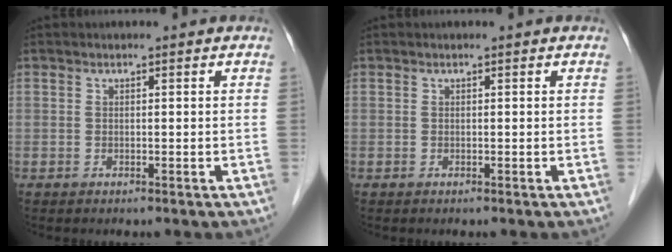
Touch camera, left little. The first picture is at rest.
{"total": 0.0}